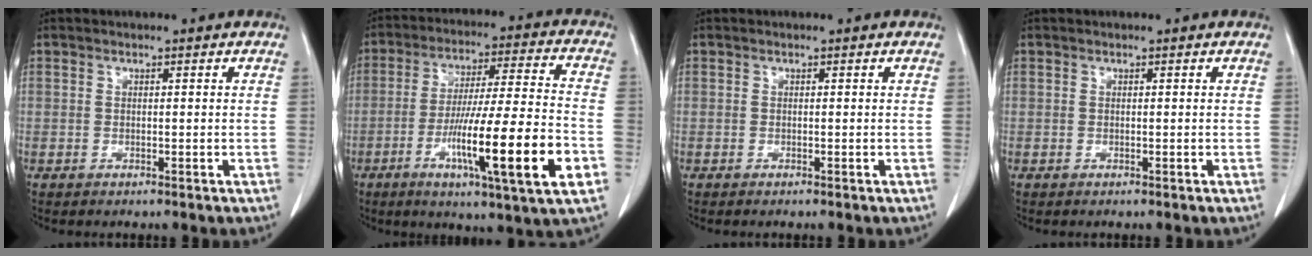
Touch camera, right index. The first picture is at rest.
{"total": 19.0, "force": [-6.4, 0.4, 17.9], "torque": [-0.281, -0.017, -0.105]}
{"total": 0.0}
{"total": 0.0}